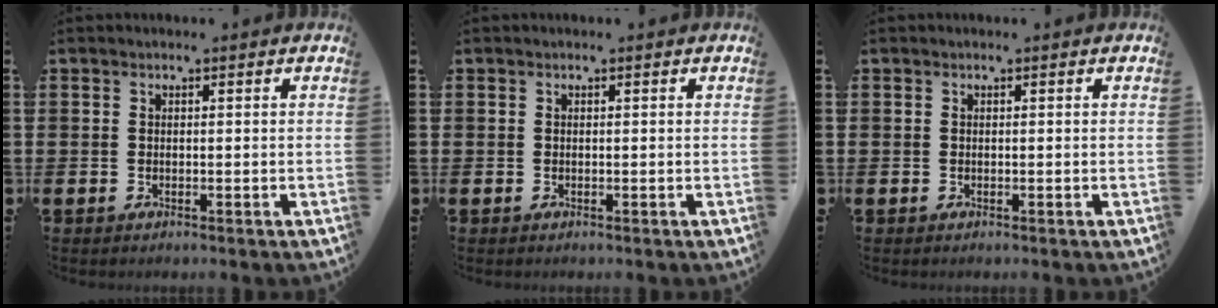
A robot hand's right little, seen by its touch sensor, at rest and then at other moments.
{"total": 0.0}
{"total": 0.0}